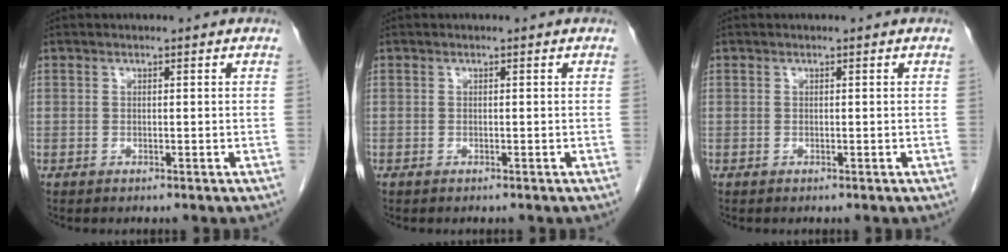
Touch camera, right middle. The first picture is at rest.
{"total": 0.6, "force": [-0.5, 0.2, 0.2], "torque": [-0.007, 0.000, -0.008]}
{"total": 0.0}